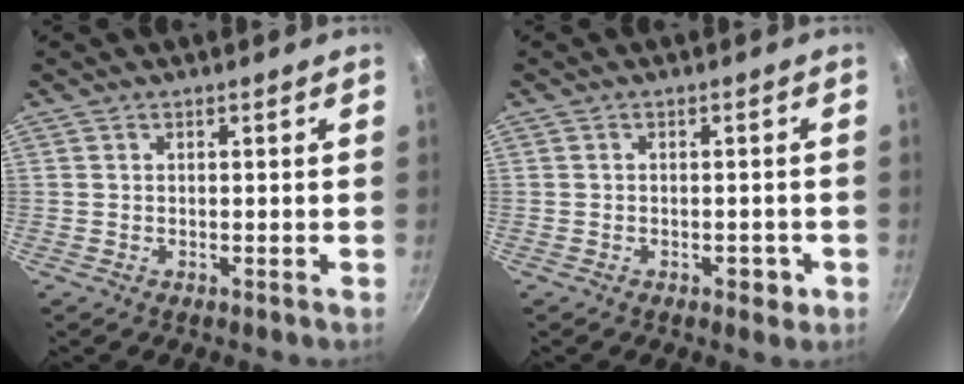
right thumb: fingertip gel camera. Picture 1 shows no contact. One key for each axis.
{"total": 2.4, "fx": -1.1, "fy": 1.4, "fz": 1.6, "tx": -0.011, "ty": 0.006, "tz": -0.012}